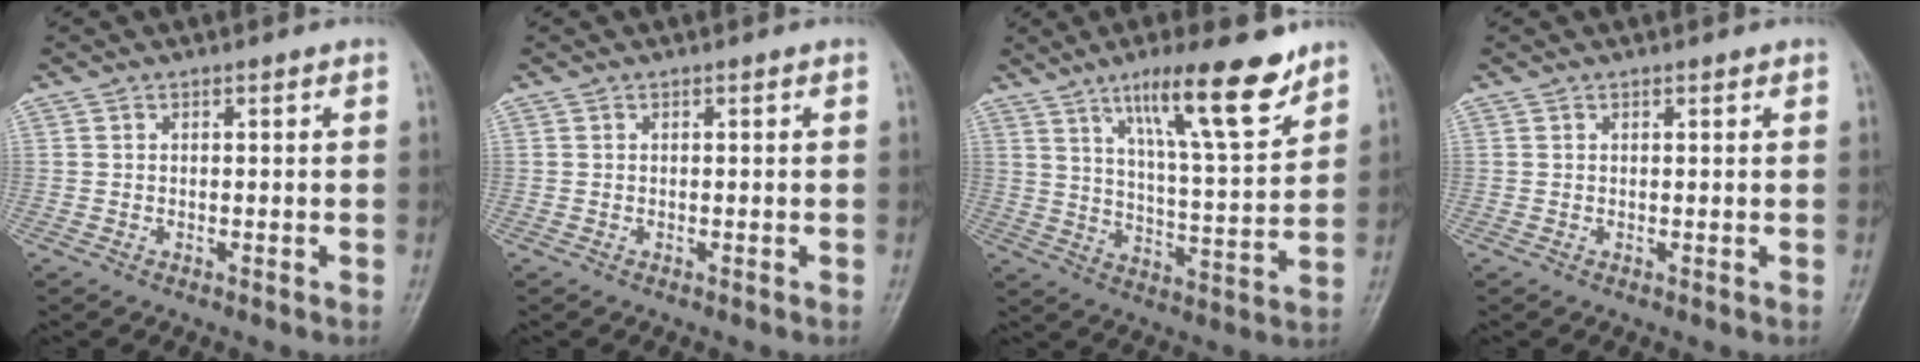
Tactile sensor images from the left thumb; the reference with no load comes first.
{"total": 0.0}
{"total": 16.3, "force": [10.4, 3.3, 12.1], "torque": [-0.175, -0.057, 0.175]}
{"total": 0.6, "force": [0.4, 0.2, 0.4], "torque": [-0.006, -0.001, 0.004]}